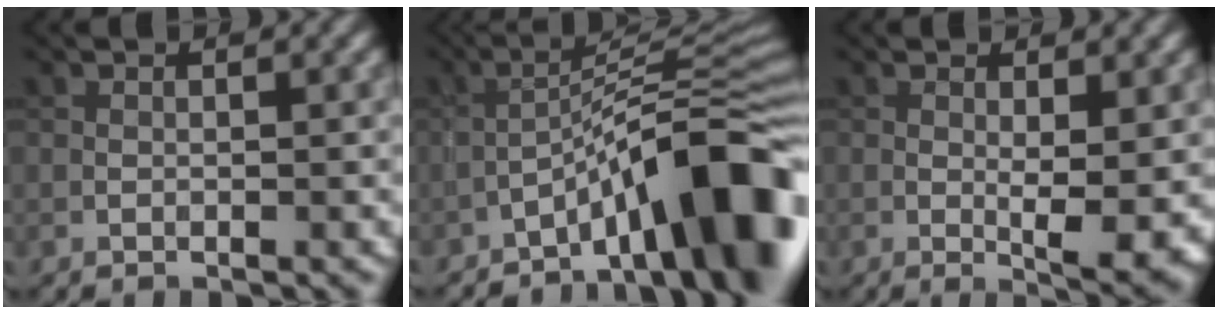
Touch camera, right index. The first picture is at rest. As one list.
[{"total": 11.6, "force": [-7.0, 2.3, 8.9], "torque": [-0.112, 0.029, -0.113]}, {"total": 4.2, "force": [-0.2, 0.8, 4.2], "torque": [-0.061, -0.009, 0.001]}]